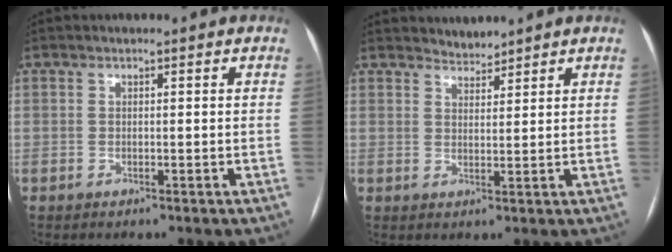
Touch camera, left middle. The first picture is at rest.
{"total": 2.2, "force": [2.2, 0.2, -0.4], "torque": [0.002, 0.003, 0.041]}